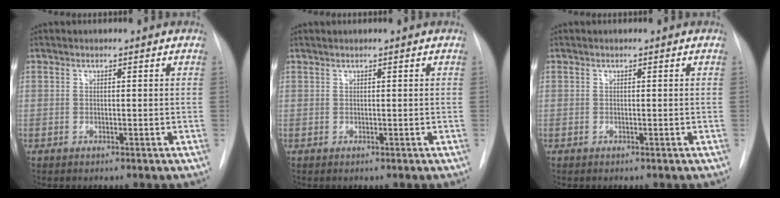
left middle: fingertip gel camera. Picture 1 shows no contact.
{"total": 0.6, "force": [0.4, -0.1, 0.4], "torque": [-0.011, 0.010, 0.013]}
{"total": 0.0}